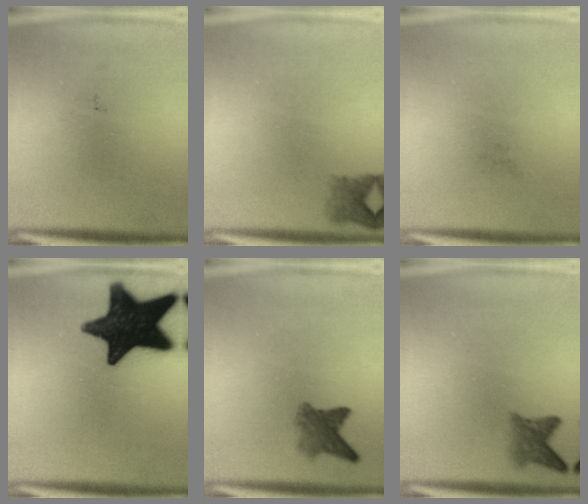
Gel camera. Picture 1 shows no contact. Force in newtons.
{"total": 2.3}
{"total": 0.0}
{"total": 19.0}
{"total": 3.7}
{"total": 2.8}